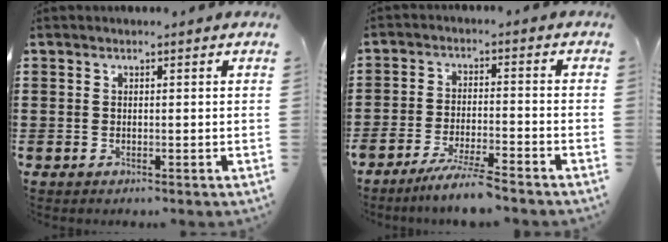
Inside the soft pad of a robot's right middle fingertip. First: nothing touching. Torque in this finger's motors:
{"motor_torque": [1.27, -0.87, 0.16, 0.06]}